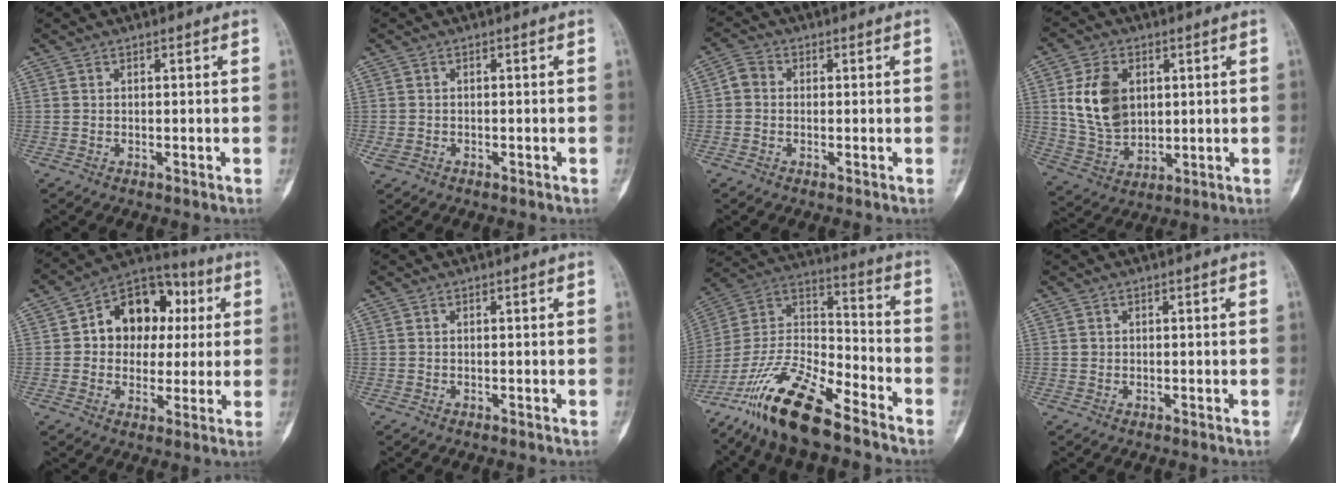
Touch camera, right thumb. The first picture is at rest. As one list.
[{"total": 1.6, "force": [-0.7, 1.2, 0.7], "torque": [-0.017, 0.005, -0.011]}, {"total": 2.8, "force": [-0.1, 2.3, 1.5], "torque": [-0.016, 0.008, -0.014]}, {"total": 12.5, "force": [2.8, 8.9, 8.4], "torque": [-0.134, -0.012, 0.062]}, {"total": 15.1, "force": [2.8, 11.4, 9.5], "torque": [-0.077, 0.021, 0.033]}, {"total": 0.0}, {"total": 20.2, "force": [-14.3, 6.1, 12.9], "torque": [-0.251, 0.073, -0.266]}, {"total": 0.7, "force": [0.1, 0.6, 0.1], "torque": [0.000, 0.002, 0.004]}]